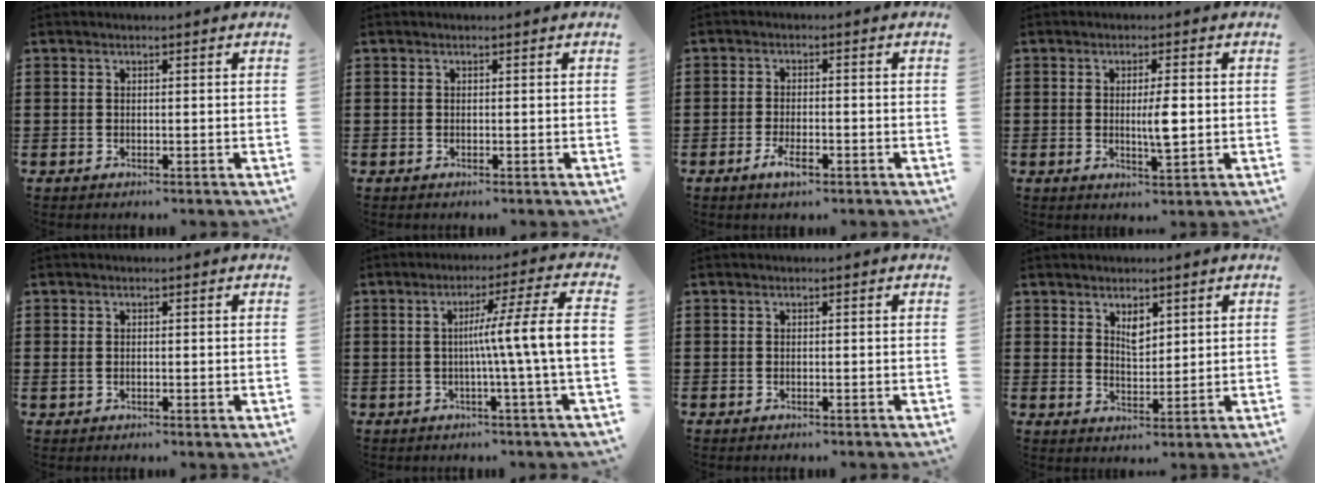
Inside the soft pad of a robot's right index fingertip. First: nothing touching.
{"total": 0.0}
{"total": 3.5, "force": [-1.8, 1.2, 2.7], "torque": [-0.058, -0.001, -0.038]}
{"total": 4.3, "force": [-0.1, 0.8, 4.2], "torque": [-0.074, -0.008, -0.008]}
{"total": 0.9, "force": [0.1, 0.6, 0.7], "torque": [-0.016, 0.004, 0.002]}
{"total": 9.1, "force": [-0.4, -0.9, 9.1], "torque": [-0.158, -0.011, -0.017]}
{"total": 0.0}
{"total": 3.0, "force": [2.0, 1.4, 1.6], "torque": [-0.029, 0.001, 0.035]}